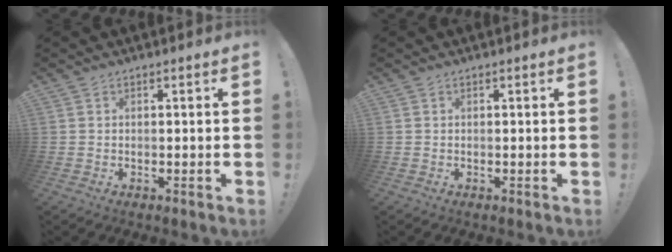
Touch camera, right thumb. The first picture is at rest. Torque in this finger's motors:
{"motor_torque": [-0.02, 0.02, -0.03, 0.03, 0.00]}